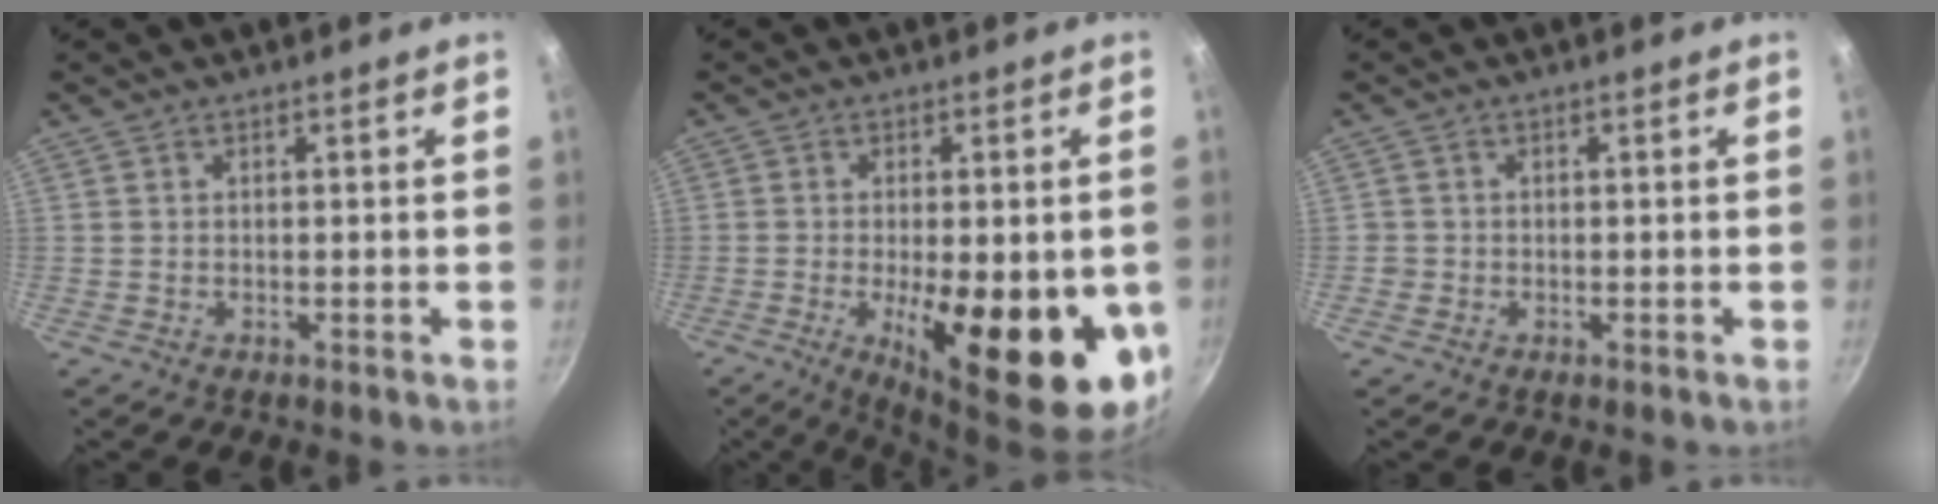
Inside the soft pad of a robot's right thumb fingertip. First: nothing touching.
{"total": 20.0, "force": [-4.4, 6.7, 18.4], "torque": [-0.240, -0.015, -0.050]}
{"total": 1.1, "force": [-0.4, 1.0, 0.2], "torque": [-0.003, 0.002, -0.009]}